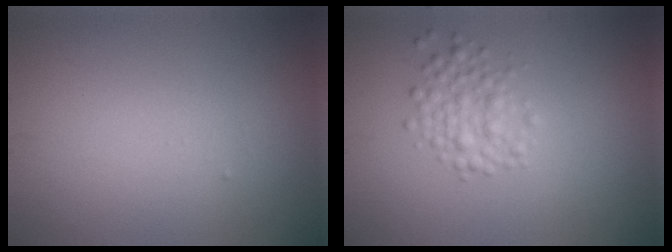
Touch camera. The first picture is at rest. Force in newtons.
{"total": 2.4, "press": 2.4, "slide": 0.1}